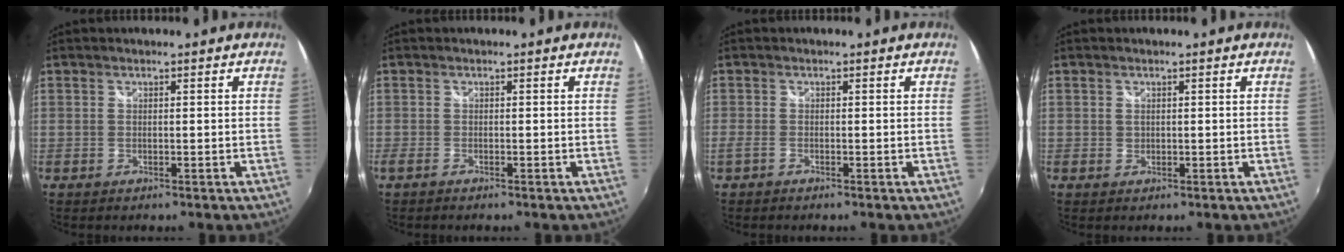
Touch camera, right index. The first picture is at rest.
{"total": 1.3, "force": [-1.0, 0.2, 0.7], "torque": [-0.015, -0.005, -0.021]}
{"total": 1.6, "force": [-1.2, 0.6, 0.9], "torque": [-0.023, -0.004, -0.025]}
{"total": 0.7, "force": [0.3, 0.6, 0.1], "torque": [0.001, 0.001, 0.005]}